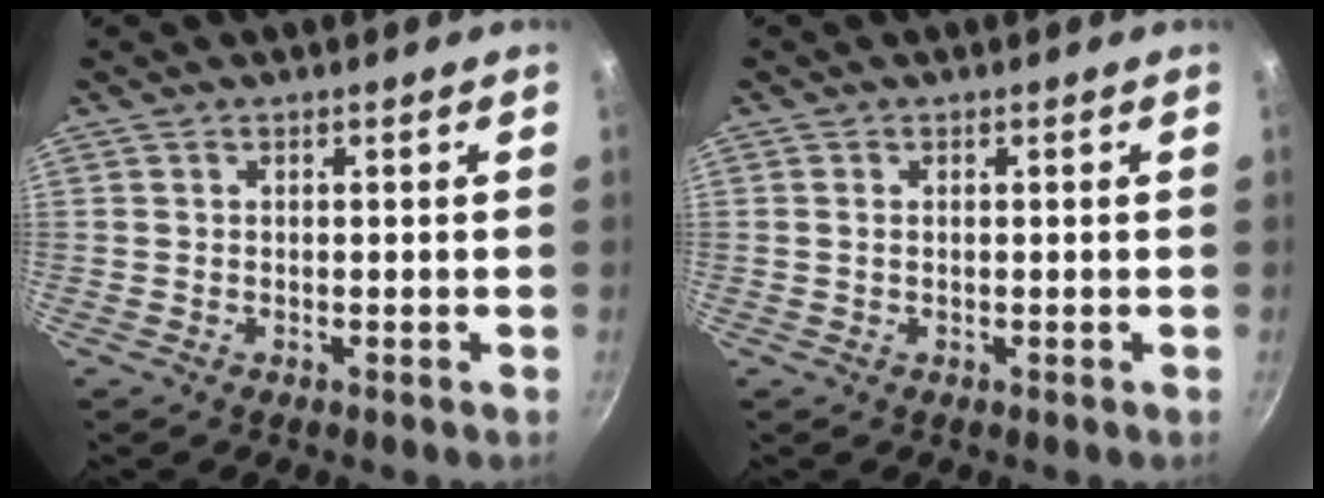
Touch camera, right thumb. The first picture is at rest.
{"total": 0.7, "force": [0.1, 0.4, 0.6], "torque": [-0.010, 0.000, -0.001]}